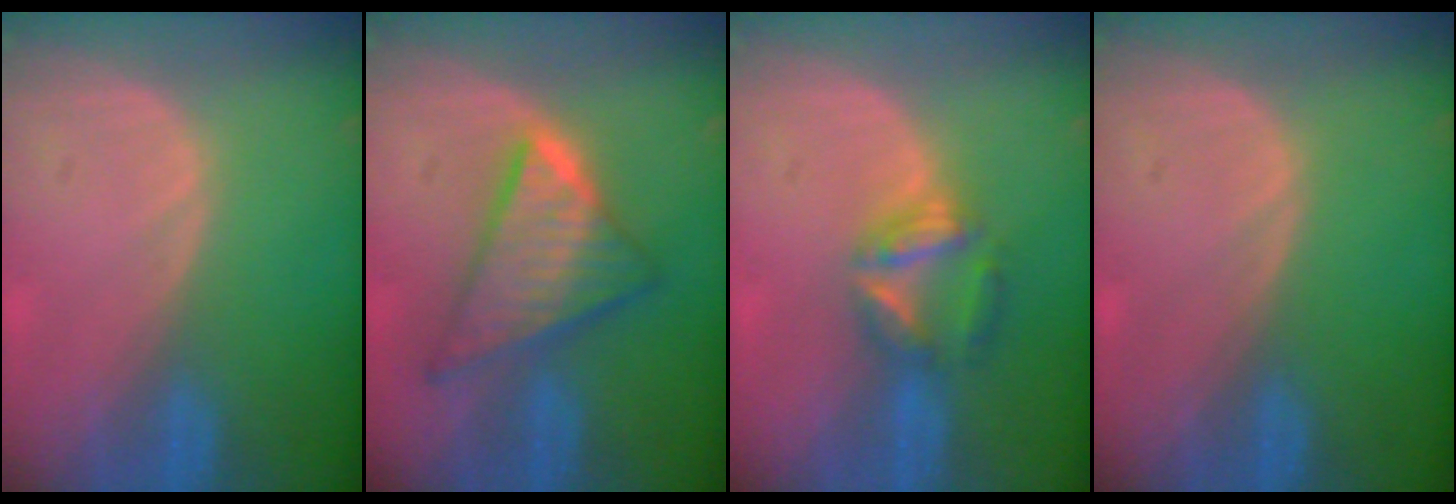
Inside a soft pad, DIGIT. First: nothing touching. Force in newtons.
{"total": 9.0, "press": 9.0, "slide": 0.7}
{"total": 6.0, "press": 5.4, "slide": 2.4}
{"total": 0.0}